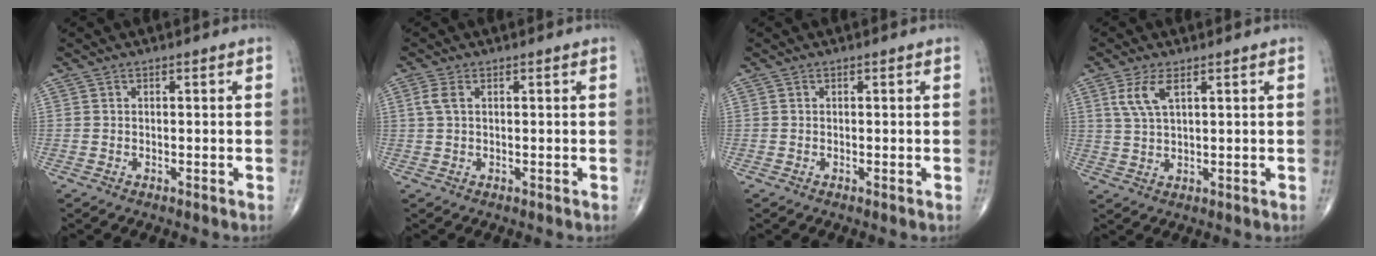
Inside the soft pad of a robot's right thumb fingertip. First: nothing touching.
{"total": 2.2, "force": [0.6, 1.1, 1.8], "torque": [-0.054, 0.013, 0.016]}
{"total": 0.0}
{"total": 5.1, "force": [2.3, 1.8, 4.1], "torque": [-0.094, -0.002, 0.052]}